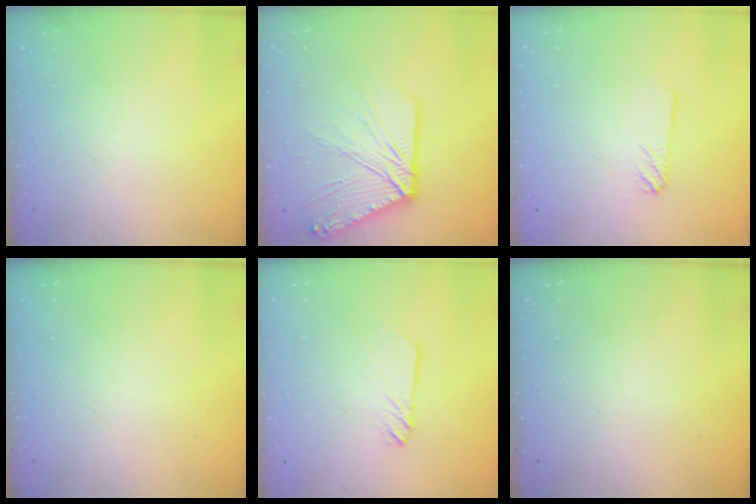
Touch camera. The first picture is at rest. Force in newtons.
{"total": 14.4, "press": 14.3, "slide": 2.1}
{"total": 2.4, "press": 2.4, "slide": 0.2}
{"total": 0.0}
{"total": 2.4, "press": 2.4, "slide": 0.2}
{"total": 0.0}